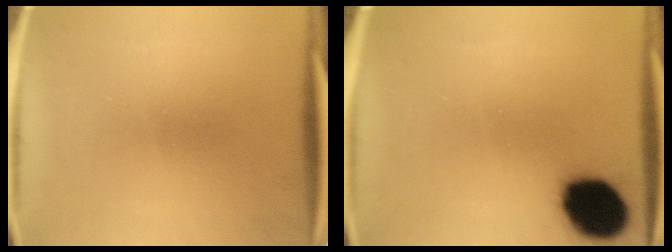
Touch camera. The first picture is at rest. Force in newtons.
{"total": 15.5}